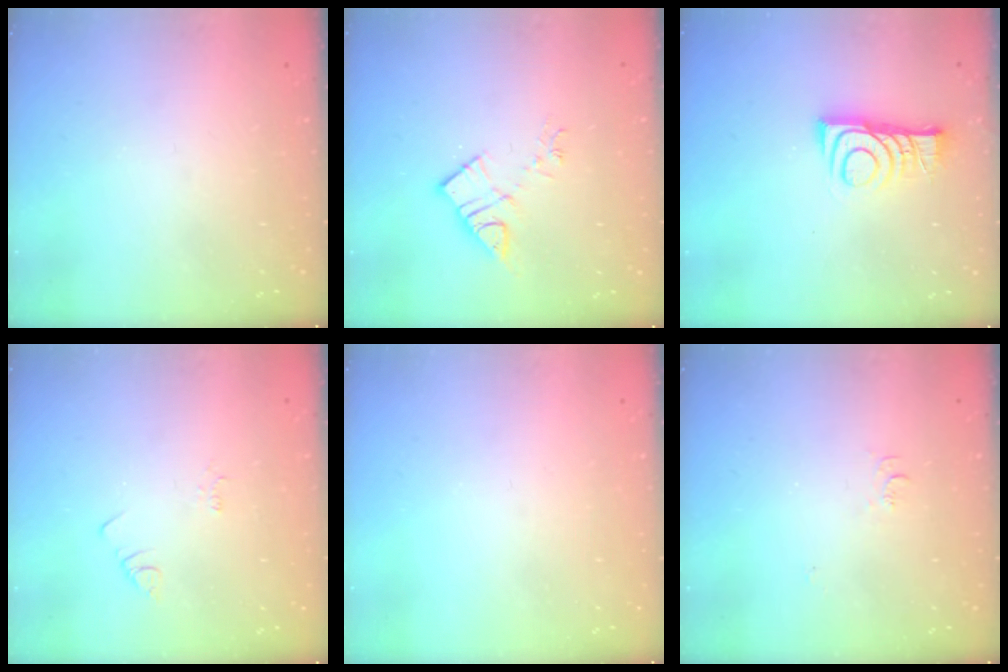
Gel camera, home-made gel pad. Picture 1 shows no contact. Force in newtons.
{"total": 9.1, "press": 9.1, "slide": 0.5}
{"total": 9.5, "press": 9.5, "slide": 0.3}
{"total": 1.9, "press": 1.9, "slide": 0.2}
{"total": 0.0}
{"total": 5.8, "press": 5.8, "slide": 0.5}